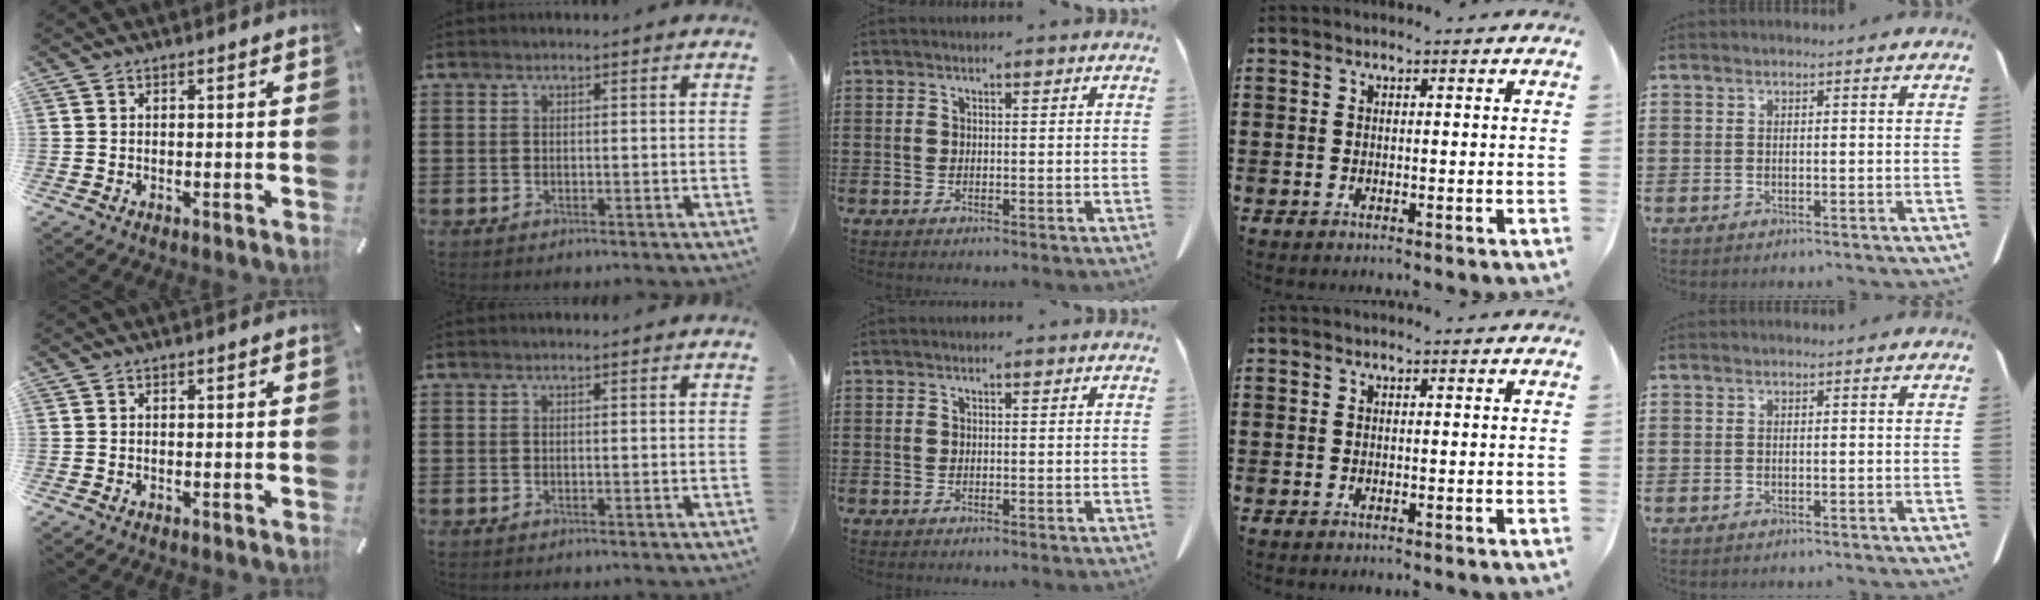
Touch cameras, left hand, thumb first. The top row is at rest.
{}